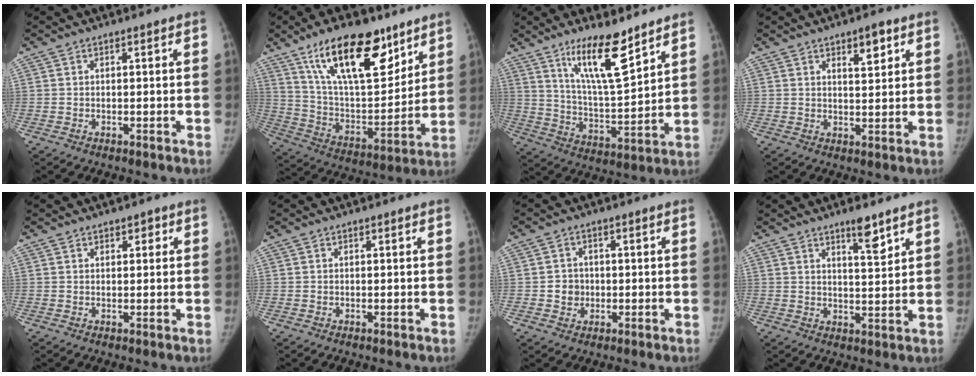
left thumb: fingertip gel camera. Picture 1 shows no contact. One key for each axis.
{"total": 23.5, "fx": 14.5, "fy": 10.0, "fz": 15.6, "tx": -0.219, "ty": -0.053, "tz": 0.256}
{"total": 13.8, "fx": 9.3, "fy": 3.0, "fz": 9.7, "tx": -0.155, "ty": -0.070, "tz": 0.175}
{"total": 5.0, "fx": 2.7, "fy": 2.0, "fz": 3.7, "tx": -0.041, "ty": -0.015, "tz": 0.039}
{"total": 1.8, "fx": 1.0, "fy": 1.1, "fz": 1.0, "tx": 0.002, "ty": -0.002, "tz": 0.011}
{"total": 0.0}
{"total": 3.5, "fx": -0.3, "fy": 3.3, "fz": 1.2, "tx": 0.001, "ty": 0.006, "tz": -0.004}
{"total": 5.3, "fx": 3.7, "fy": 1.0, "fz": 3.6, "tx": -0.048, "ty": -0.031, "tz": 0.059}